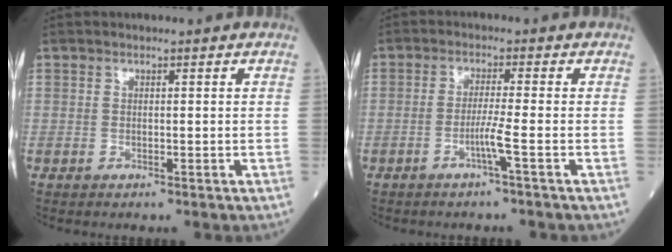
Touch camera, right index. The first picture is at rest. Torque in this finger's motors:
{"motor_torque": [-0.10, -0.12, -0.01, 0.01]}